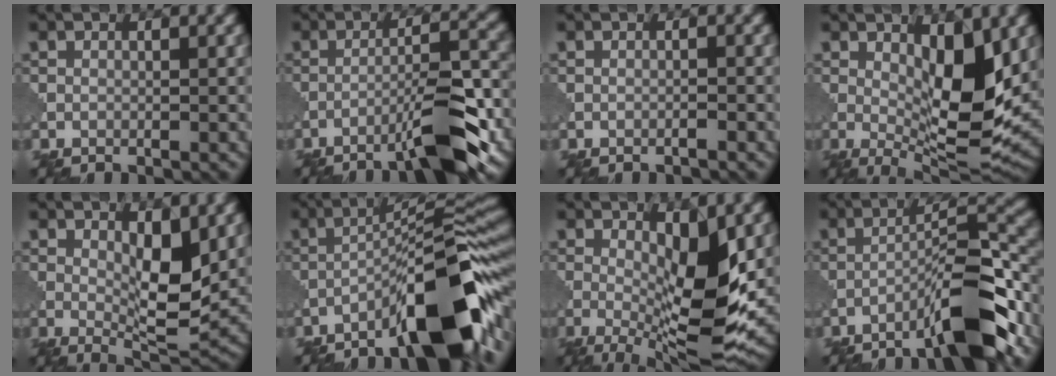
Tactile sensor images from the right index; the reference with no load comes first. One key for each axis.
{"total": 7.1, "fx": -4.4, "fy": 0.9, "fz": 5.5, "tx": -0.079, "ty": 0.015, "tz": -0.074}
{"total": 0.7, "fx": -0.5, "fy": 0.1, "fz": 0.4, "tx": 0.000, "ty": -0.001, "tz": -0.013}
{"total": 8.4, "fx": 1.3, "fy": 2.8, "fz": 7.8, "tx": -0.124, "ty": -0.010, "tz": 0.030}
{"total": 5.4, "fx": 1.2, "fy": 1.6, "fz": 5.0, "tx": -0.078, "ty": -0.011, "tz": 0.027}
{"total": 12.6, "fx": -7.1, "fy": 2.5, "fz": 10.1, "tx": -0.144, "ty": 0.016, "tz": -0.115}
{"total": 8.7, "fx": 0.1, "fy": 2.4, "fz": 8.3, "tx": -0.140, "ty": -0.010, "tz": 0.005}
{"total": 8.6, "fx": -5.4, "fy": 1.4, "fz": 6.5, "tx": -0.098, "ty": 0.017, "tz": -0.093}